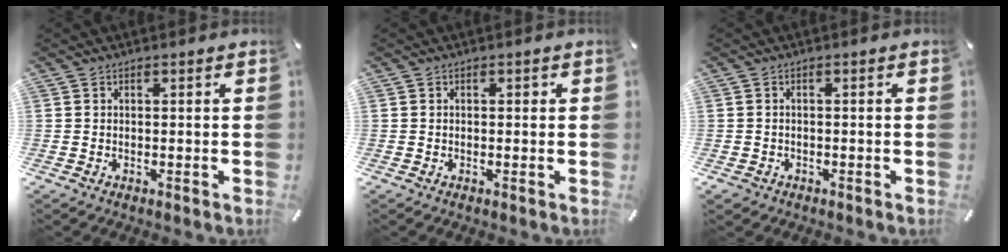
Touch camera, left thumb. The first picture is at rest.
{"total": 0.7, "force": [-0.2, 0.6, 0.4], "torque": [-0.009, 0.004, -0.005]}
{"total": 1.6, "force": [-0.9, 1.2, 0.5], "torque": [-0.010, 0.006, -0.021]}